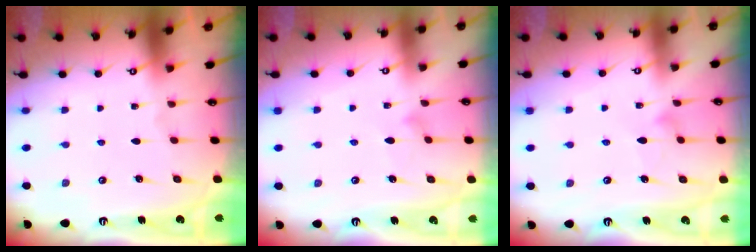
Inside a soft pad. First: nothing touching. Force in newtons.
{"total": 8.4, "press": 8.3, "slide": 0.4}
{"total": 5.7, "press": 5.7, "slide": 0.3}